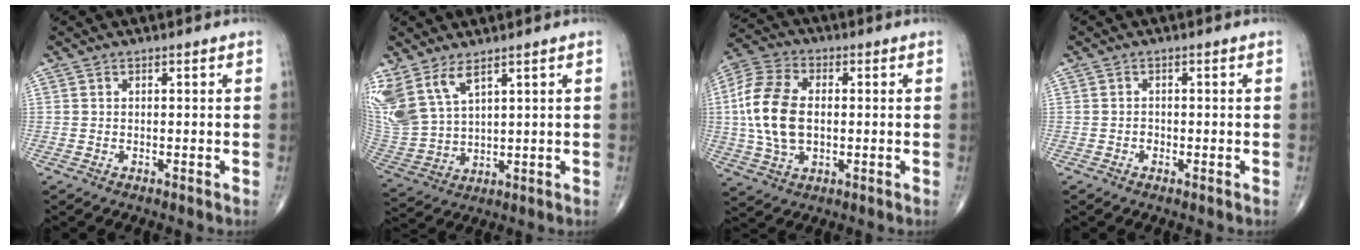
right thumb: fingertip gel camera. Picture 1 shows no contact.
{"total": 12.2, "force": [7.3, 5.7, 7.9], "torque": [-0.184, -0.028, 0.167]}
{"total": 13.8, "force": [0.2, 8.5, 10.9], "torque": [-0.228, 0.012, 0.001]}
{"total": 0.8, "force": [-0.4, 0.6, 0.3], "torque": [0.001, 0.004, -0.011]}